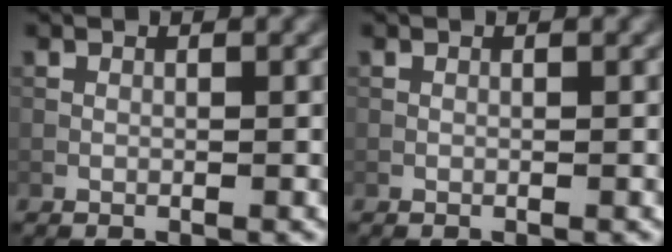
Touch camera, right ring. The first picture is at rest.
{"total": 0.0}